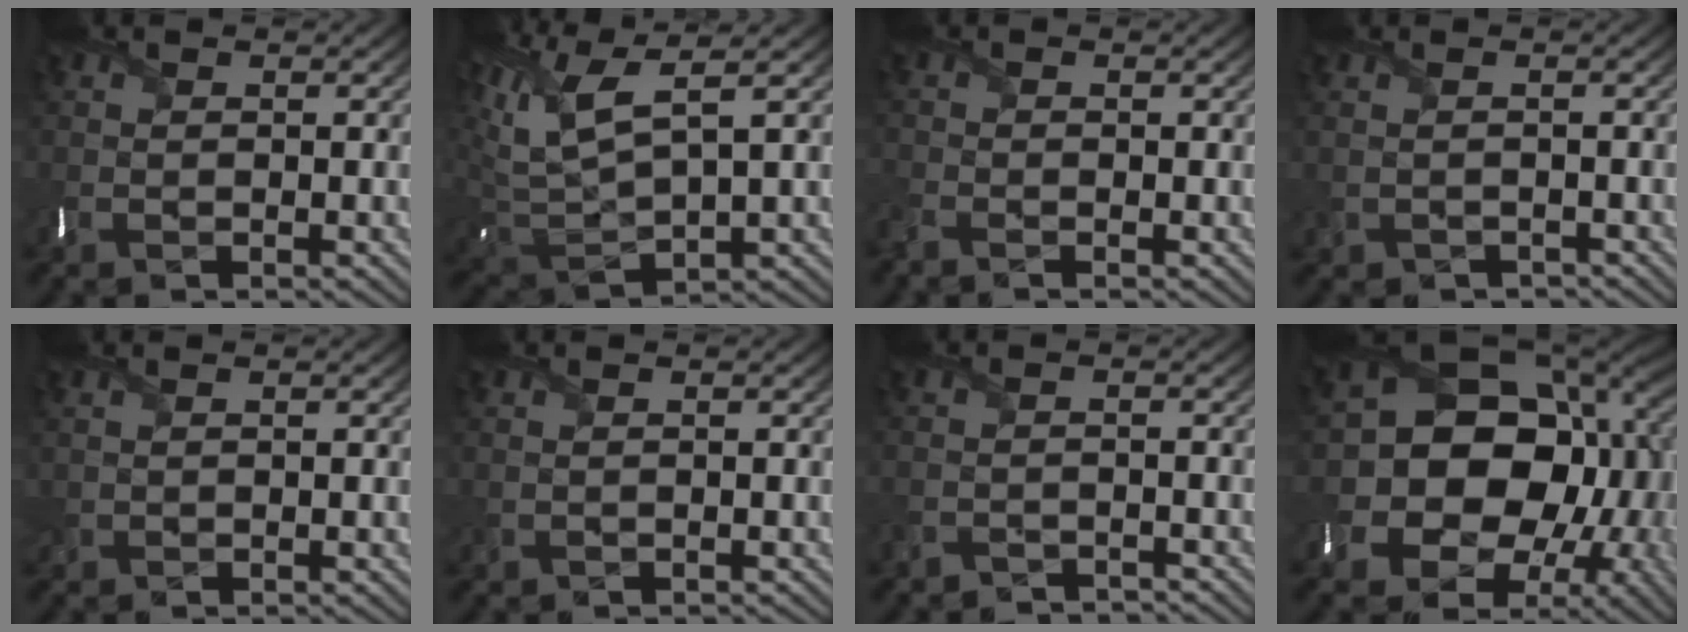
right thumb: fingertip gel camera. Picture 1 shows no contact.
{"total": 11.2, "force": [4.8, 3.9, 9.3], "torque": [-0.242, 0.008, 0.095]}
{"total": 2.1, "force": [-1.9, 0.5, 0.8], "torque": [-0.027, -0.017, -0.046]}
{"total": 1.7, "force": [-1.1, 1.0, 0.9], "torque": [-0.026, -0.012, -0.014]}
{"total": 0.8, "force": [0.5, 0.3, 0.5], "torque": [-0.021, 0.003, 0.013]}
{"total": 0.5, "force": [0.2, 0.2, 0.4], "torque": [-0.015, 0.002, 0.004]}
{"total": 2.7, "force": [-2.6, 0.5, 0.6], "torque": [-0.013, -0.009, -0.049]}
{"total": 20.1, "force": [-2.5, 16.8, 10.7], "torque": [-0.189, -0.049, -0.038]}